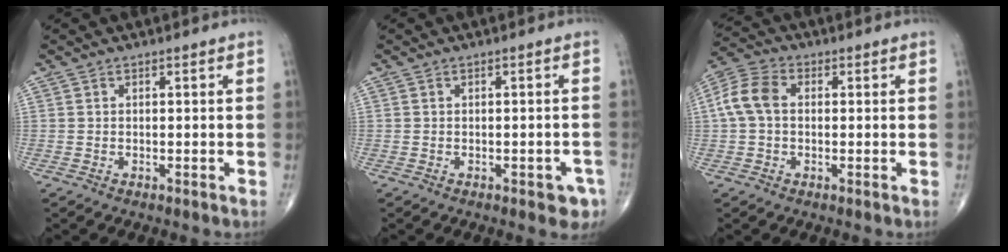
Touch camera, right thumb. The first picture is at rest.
{"total": 3.4, "force": [-1.7, 1.7, 2.4], "torque": [-0.010, 0.005, -0.017]}
{"total": 7.2, "force": [0.5, 5.1, 5.1], "torque": [-0.110, 0.024, 0.003]}